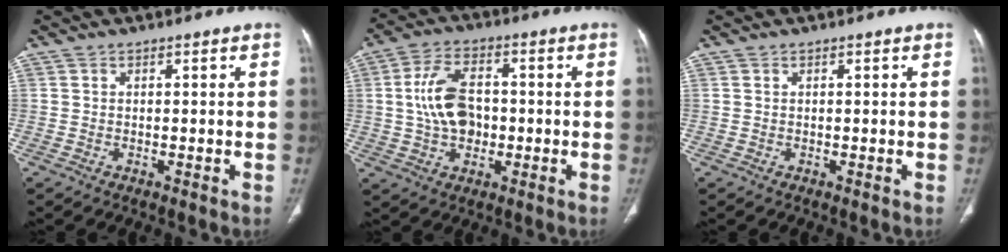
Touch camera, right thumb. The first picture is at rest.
{"total": 10.6, "force": [0.0, 7.1, 7.9], "torque": [-0.134, 0.015, -0.002]}
{"total": 0.0}